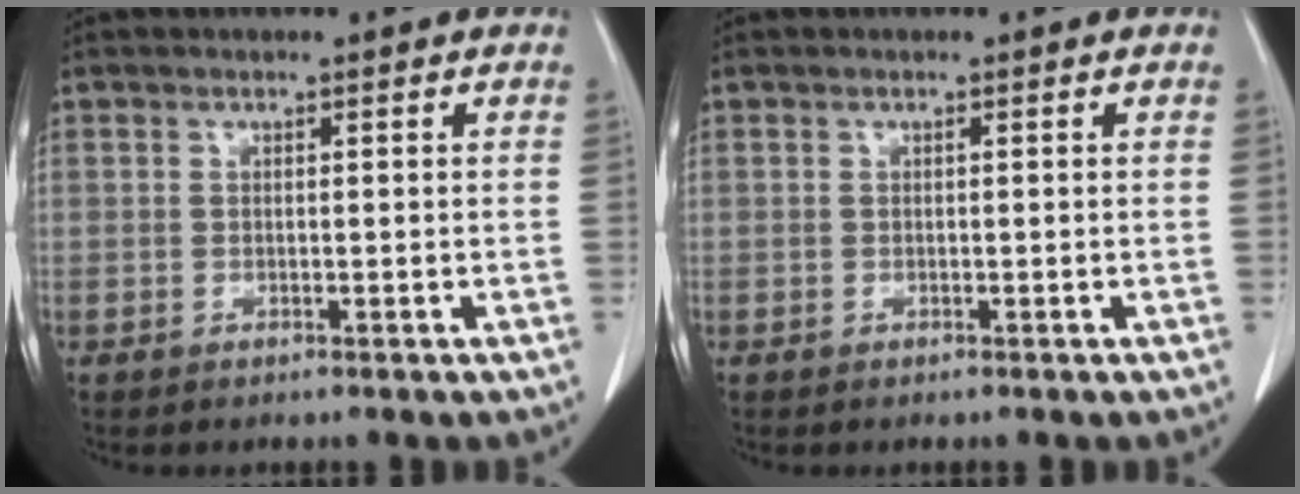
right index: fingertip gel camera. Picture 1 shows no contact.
{"total": 0.0}